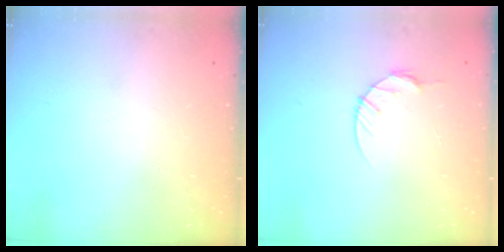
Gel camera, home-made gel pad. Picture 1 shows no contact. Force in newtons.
{"total": 5.1, "press": 5.0, "slide": 0.6}